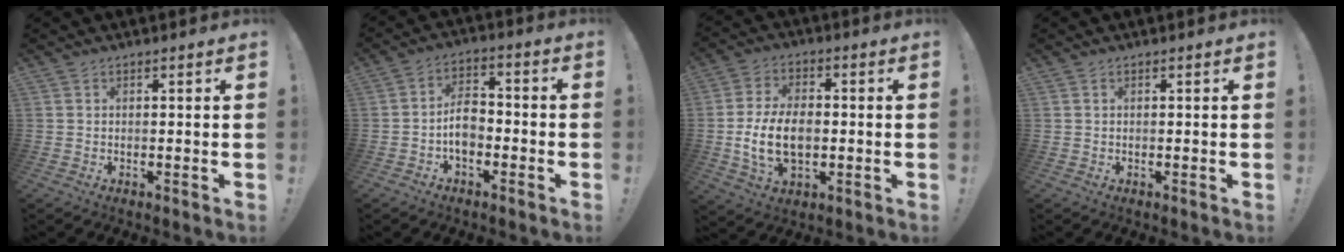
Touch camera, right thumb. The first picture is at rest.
{"total": 7.3, "force": [-2.4, 4.6, 5.2], "torque": [-0.093, 0.015, -0.042]}
{"total": 14.5, "force": [-1.8, 9.3, 11.0], "torque": [-0.202, 0.002, -0.032]}
{"total": 0.0}